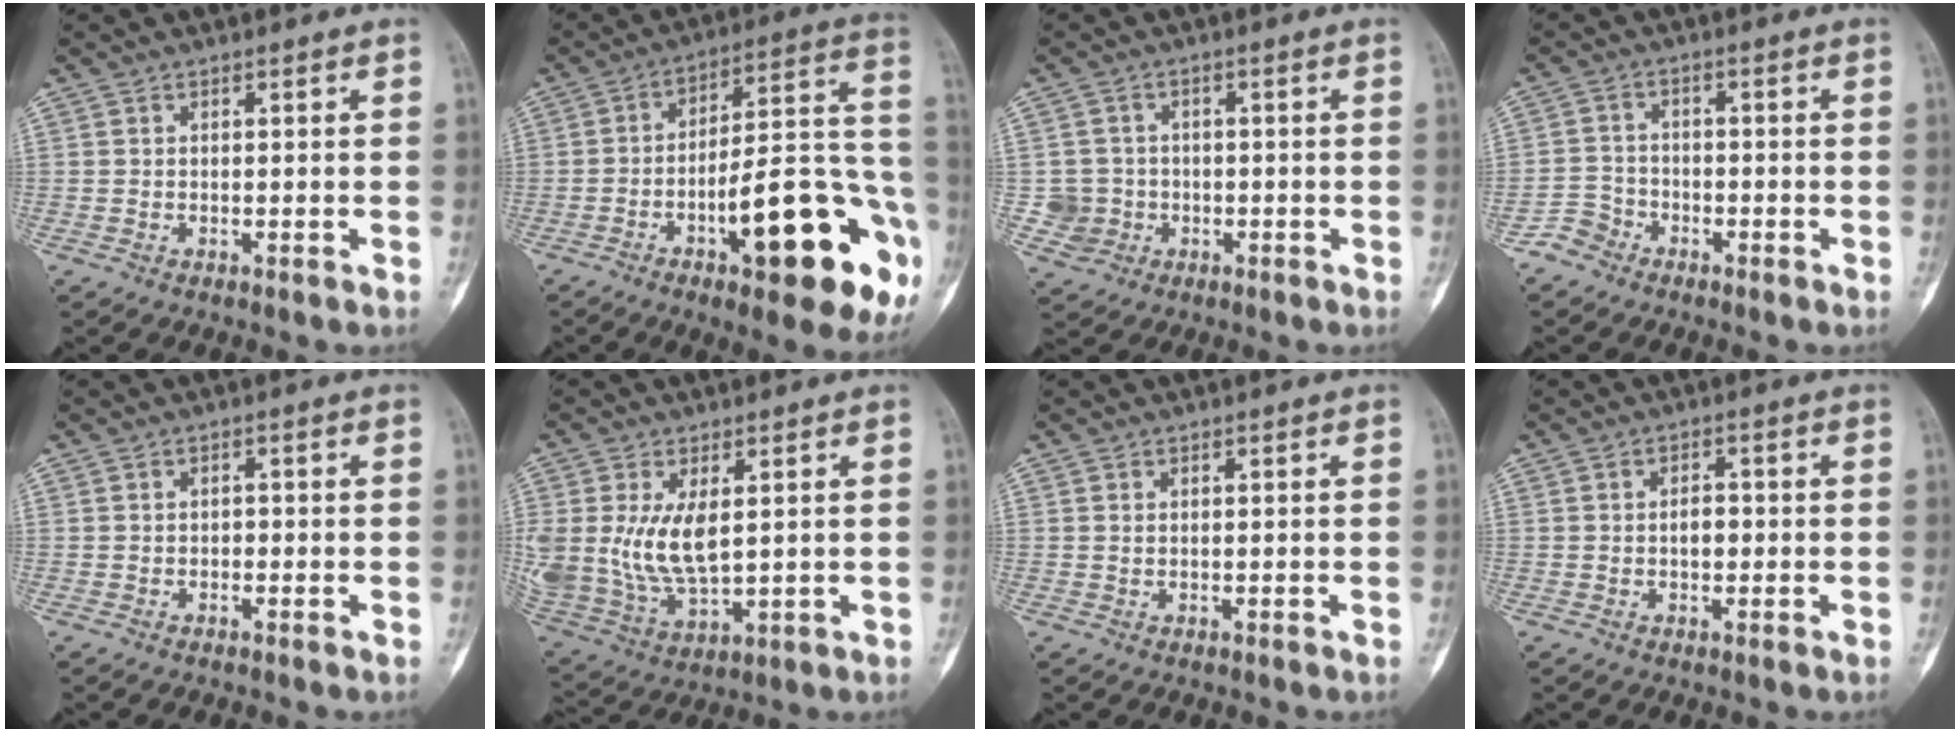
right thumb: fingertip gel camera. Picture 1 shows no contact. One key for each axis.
{"total": 25.5, "fx": -9.8, "fy": 7.6, "fz": 22.2, "tx": -0.256, "ty": 0.055, "tz": -0.133}
{"total": 6.3, "fx": -0.8, "fy": 6.2, "fz": 0.7, "tx": 0.014, "ty": 0.011, "tz": -0.010}
{"total": 3.7, "fx": -2.7, "fy": 2.5, "fz": 0.1, "tx": 0.010, "ty": 0.015, "tz": -0.061}
{"total": 0.9, "fx": -0.4, "fy": 0.7, "fz": 0.5, "tx": 0.000, "ty": 0.004, "tz": -0.010}
{"total": 13.8, "fx": 2.2, "fy": 7.6, "fz": 11.3, "tx": -0.233, "ty": -0.019, "tz": 0.062}
{"total": 0.5, "fx": 0.2, "fy": 0.4, "fz": 0.3, "tx": -0.005, "ty": 0.002, "tz": 0.005}
{"total": 2.6, "fx": -0.3, "fy": 1.7, "fz": 2.0, "tx": -0.023, "ty": 0.006, "tz": -0.007}